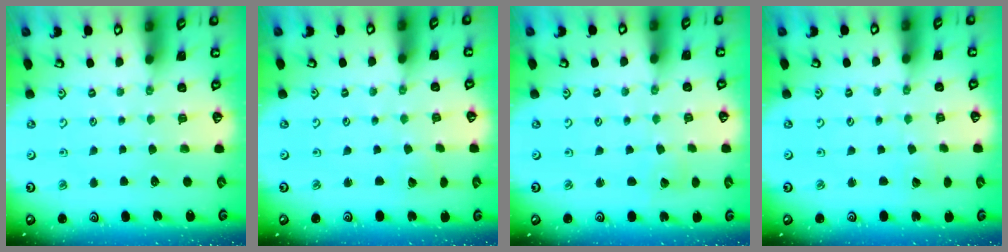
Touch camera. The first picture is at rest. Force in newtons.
{"total": 2.4, "press": 2.4, "slide": 0.2}
{"total": 1.6, "press": 1.6, "slide": 0.1}
{"total": 1.2, "press": 1.2, "slide": 0.1}